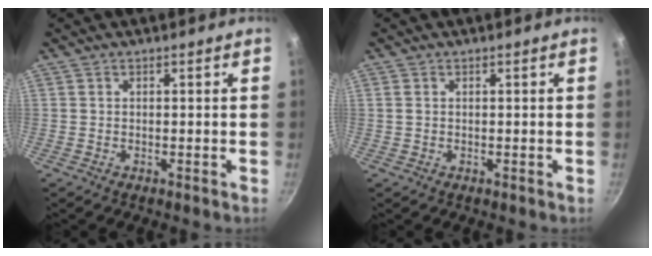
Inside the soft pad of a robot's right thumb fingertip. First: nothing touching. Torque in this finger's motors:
{"motor_torque": [-0.16, -0.39, -0.17, -0.29, 0.05]}